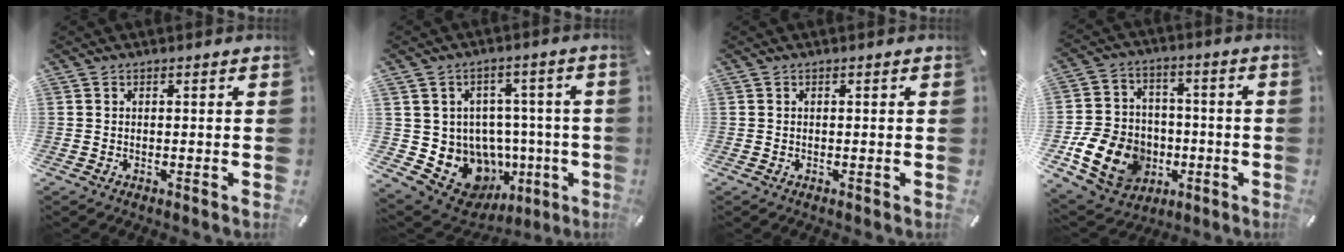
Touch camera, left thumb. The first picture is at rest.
{"total": 12.4, "force": [-4.0, 10.7, 4.8], "torque": [-0.070, 0.004, -0.045]}
{"total": 0.0}
{"total": 15.2, "force": [-5.0, 12.6, 6.9], "torque": [-0.129, 0.033, -0.079]}